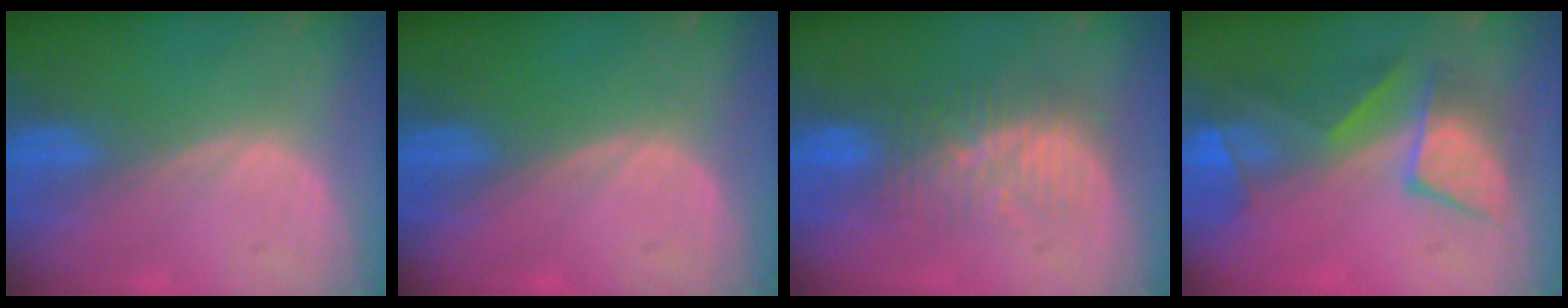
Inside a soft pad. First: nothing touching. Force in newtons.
{"total": 0.0}
{"total": 8.1, "press": 7.7, "slide": 2.7}
{"total": 8.4, "press": 8.1, "slide": 2.2}